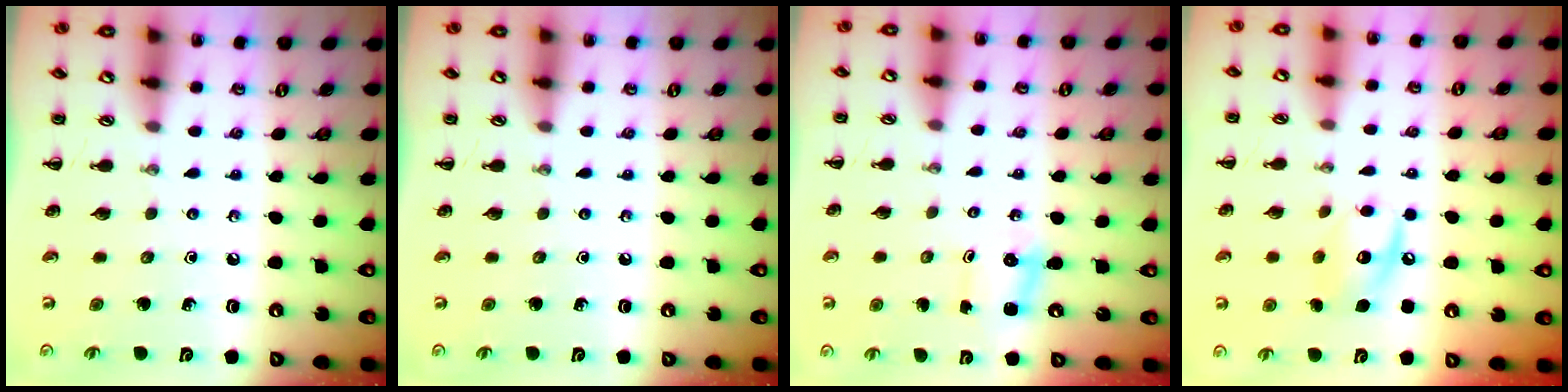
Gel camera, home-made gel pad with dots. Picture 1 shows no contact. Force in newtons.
{"total": 0.0}
{"total": 2.2, "press": 2.1, "slide": 0.8}
{"total": 10.6, "press": 10.5, "slide": 0.8}